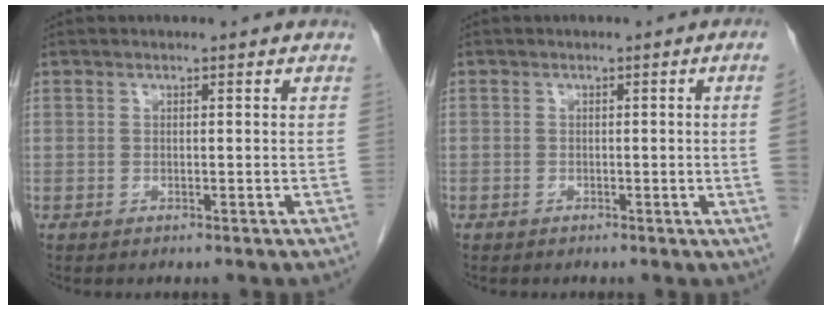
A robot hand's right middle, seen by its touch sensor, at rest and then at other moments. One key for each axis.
{"total": 2.9, "fx": -0.3, "fy": -1.1, "fz": 2.6, "tx": -0.027, "ty": -0.002, "tz": -0.003}